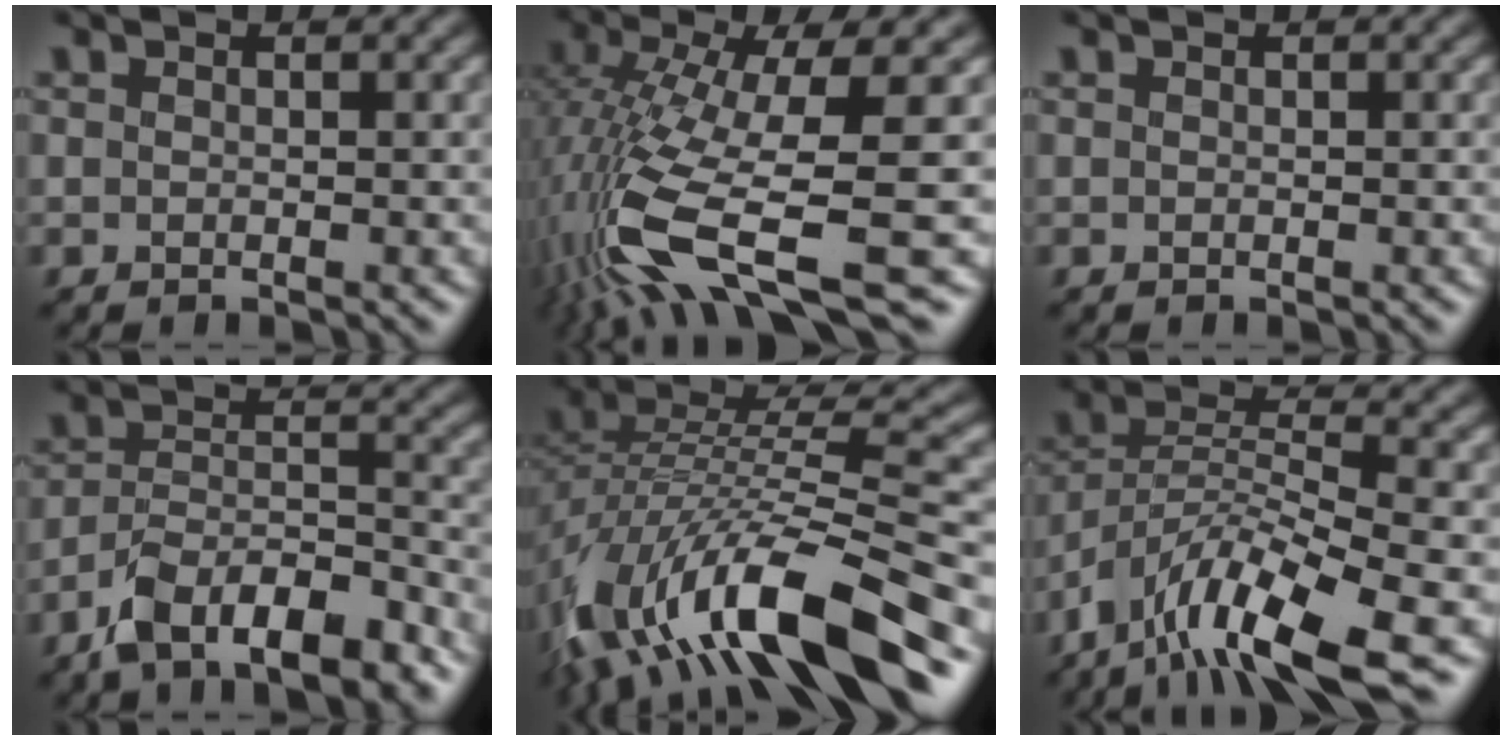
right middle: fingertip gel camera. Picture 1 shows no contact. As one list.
[{"total": 12.5, "force": [-3.8, 3.6, 11.4], "torque": [-0.246, -0.010, -0.057]}, {"total": 0.0}, {"total": 8.8, "force": [-6.5, 3.2, 5.1], "torque": [-0.082, 0.004, -0.118]}, {"total": 15.1, "force": [-7.9, 5.4, 11.6], "torque": [-0.230, 0.017, -0.136]}, {"total": 10.2, "force": [-6.5, 2.7, 7.3], "torque": [-0.129, 0.006, -0.125]}]